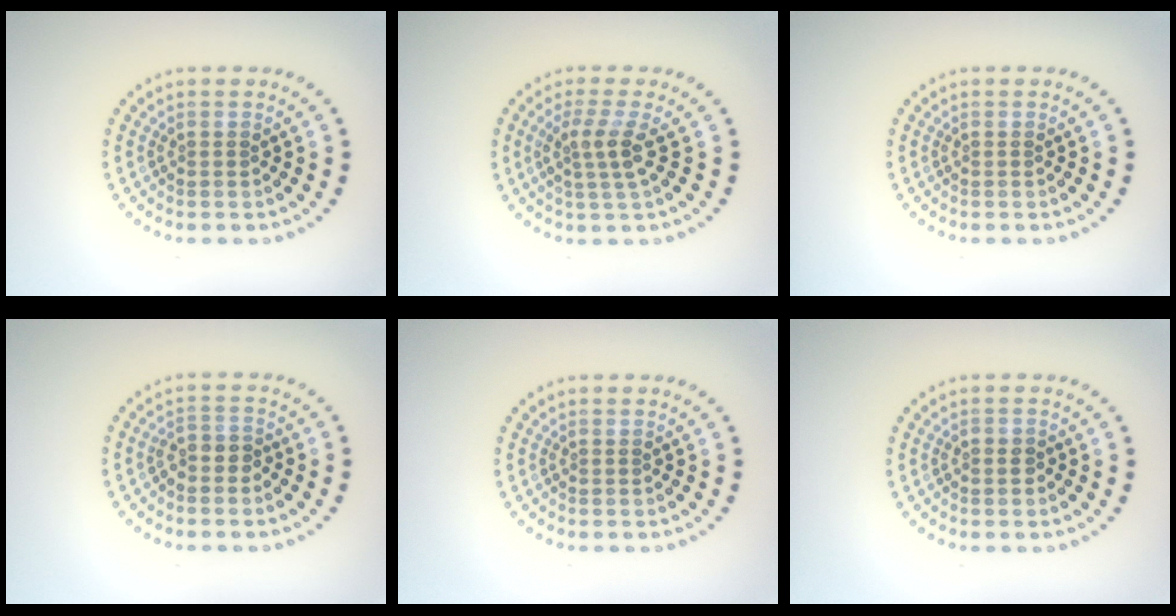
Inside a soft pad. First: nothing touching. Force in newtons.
{"total": 2.5, "press": 1.9, "slide": 1.7}
{"total": 0.0}
{"total": 1.8, "press": 1.6, "slide": 0.9}
{"total": 0.0}
{"total": 0.5, "press": 0.4, "slide": 0.3}